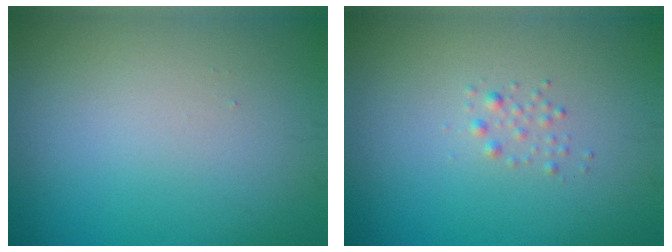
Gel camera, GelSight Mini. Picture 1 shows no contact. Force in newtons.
{"total": 0.8, "press": 0.8, "slide": 0.1}